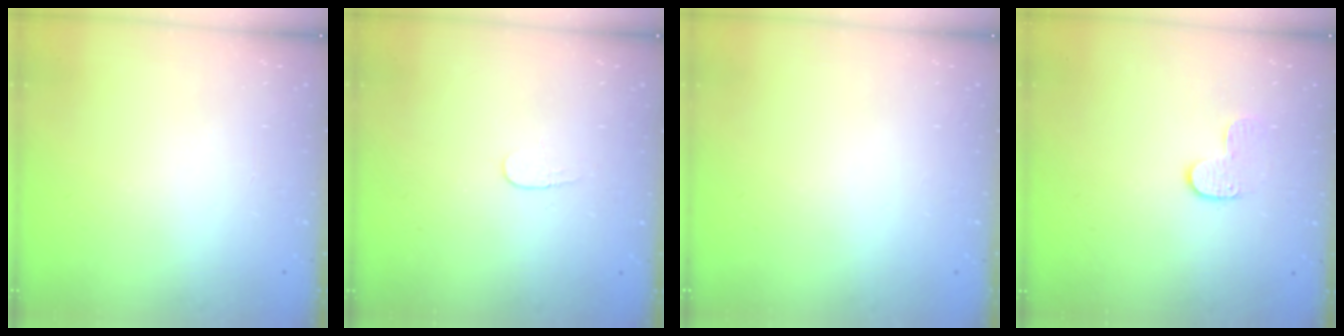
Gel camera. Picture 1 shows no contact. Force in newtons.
{"total": 3.5, "press": 3.4, "slide": 0.4}
{"total": 0.0}
{"total": 6.1, "press": 6.1, "slide": 0.2}